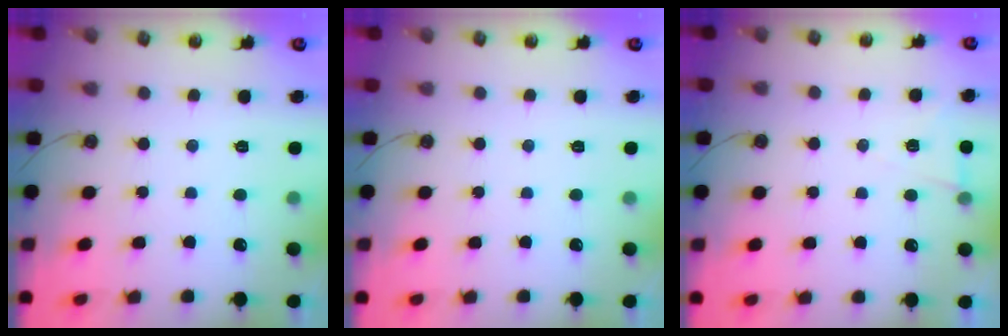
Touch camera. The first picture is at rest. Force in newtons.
{"total": 0.0}
{"total": 5.4, "press": 3.1, "slide": 4.5}